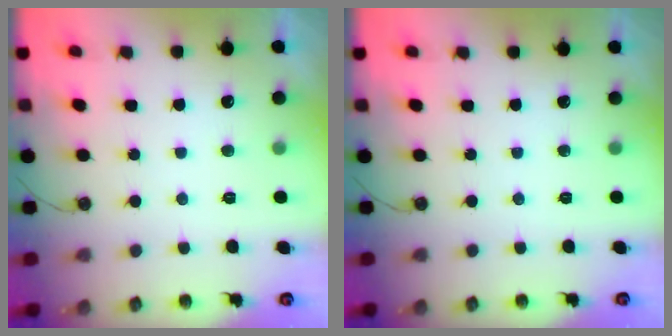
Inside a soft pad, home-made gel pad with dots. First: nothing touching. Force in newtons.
{"total": 0.0}